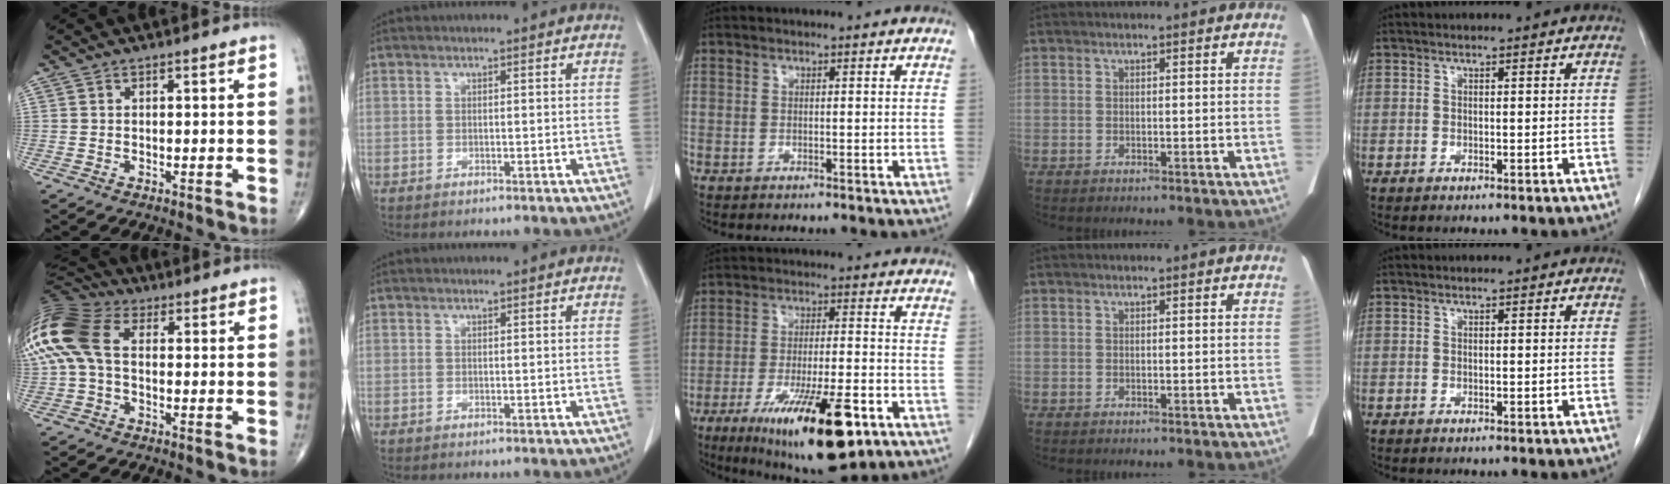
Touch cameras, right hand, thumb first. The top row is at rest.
{"thumb": {"total": 14.9, "force": [1.6, 9.5, 11.4], "torque": [-0.271, 0.031, 0.020]}, "middle": {"total": 16.8, "force": [-8.7, 3.1, 14.0], "torque": [-0.214, -0.028, -0.129]}}